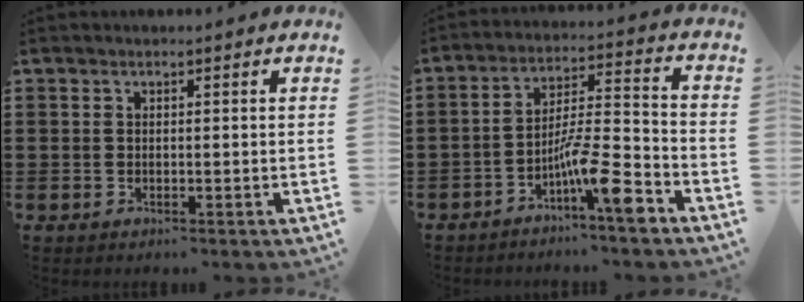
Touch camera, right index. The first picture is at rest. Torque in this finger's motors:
{"motor_torque": [2.12, -0.02, 0.55, 0.10]}